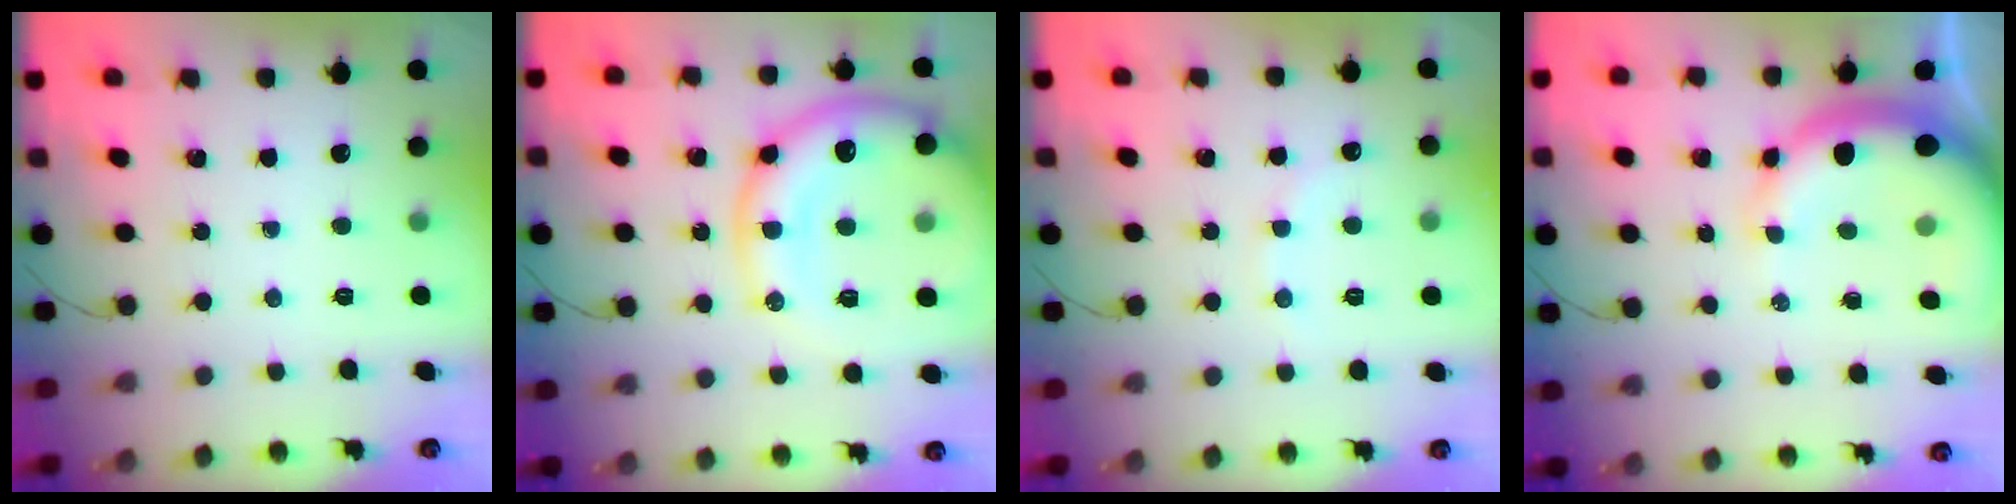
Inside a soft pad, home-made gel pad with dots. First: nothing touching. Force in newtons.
{"total": 19.0, "press": 18.7, "slide": 3.1}
{"total": 5.6, "press": 5.4, "slide": 1.5}
{"total": 13.1, "press": 12.8, "slide": 2.3}